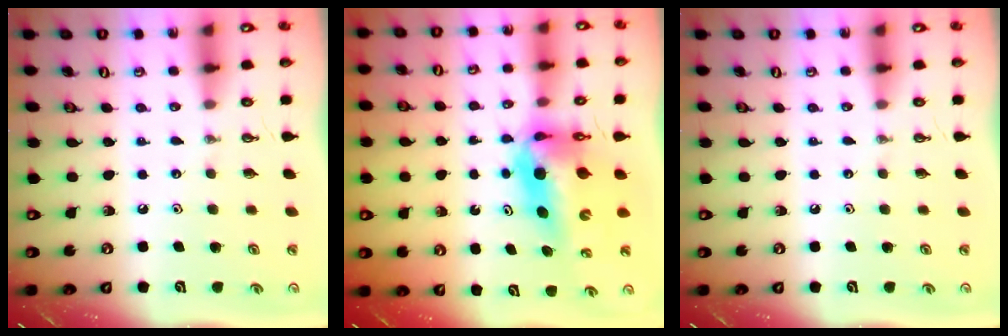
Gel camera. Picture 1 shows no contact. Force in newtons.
{"total": 9.7, "press": 9.5, "slide": 1.7}
{"total": 0.0}